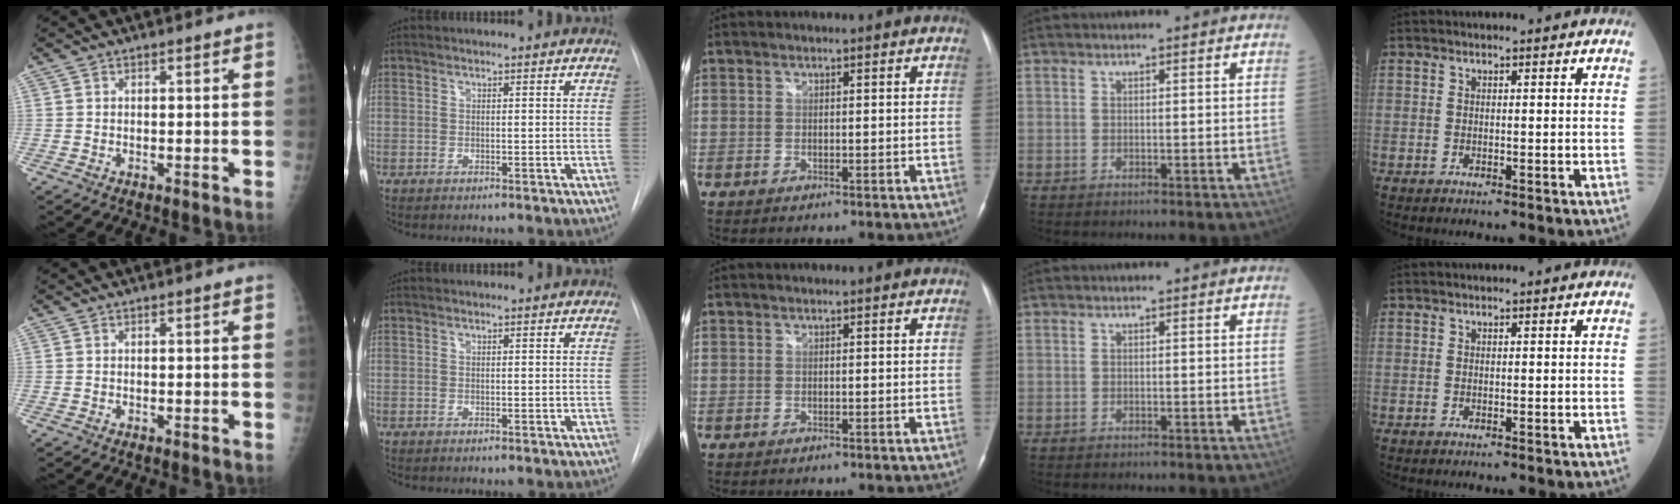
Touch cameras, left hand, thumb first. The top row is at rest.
{}